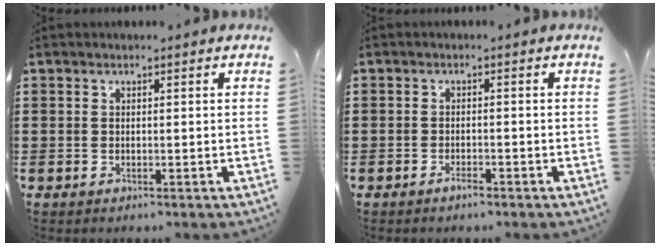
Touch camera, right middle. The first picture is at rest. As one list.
[{"total": 1.4, "force": [-1.1, 0.3, 0.8], "torque": [-0.018, -0.004, -0.021]}]